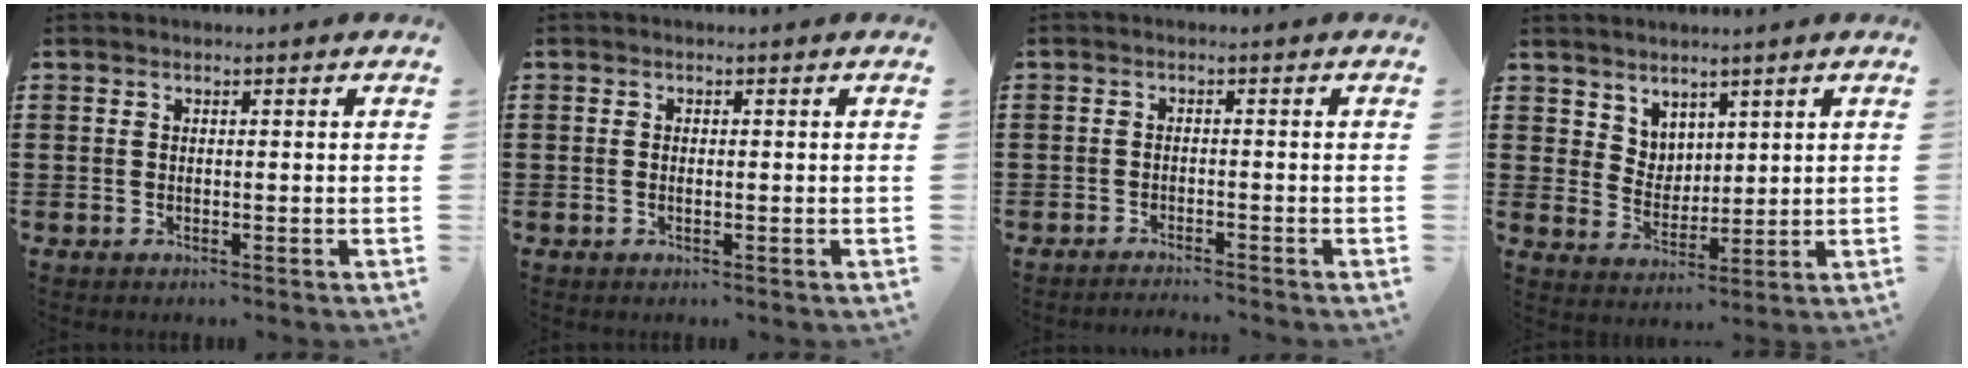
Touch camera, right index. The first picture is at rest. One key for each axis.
{"total": 0.0}
{"total": 1.6, "fx": -1.5, "fy": -0.3, "fz": 0.0, "tx": -0.001, "ty": 0.002, "tz": -0.032}
{"total": 4.5, "fx": 3.6, "fy": 2.8, "fz": -0.1, "tx": -0.016, "ty": -0.005, "tz": 0.069}